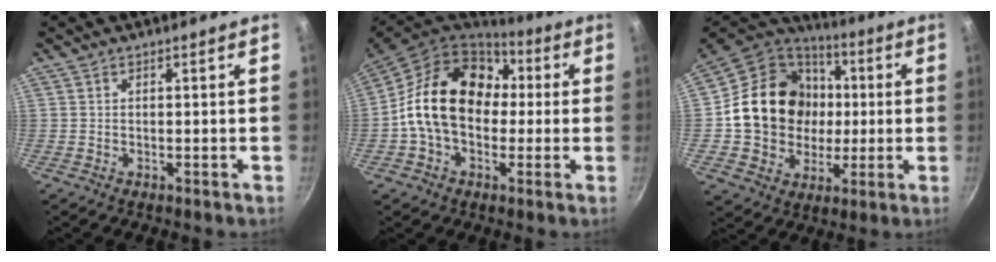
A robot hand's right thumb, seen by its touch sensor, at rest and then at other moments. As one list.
[{"total": 19.4, "force": [1.1, 14.3, 13.1], "torque": [-0.197, 0.041, 0.006]}, {"total": 21.2, "force": [1.1, 18.4, 10.3], "torque": [-0.161, 0.029, 0.024]}]